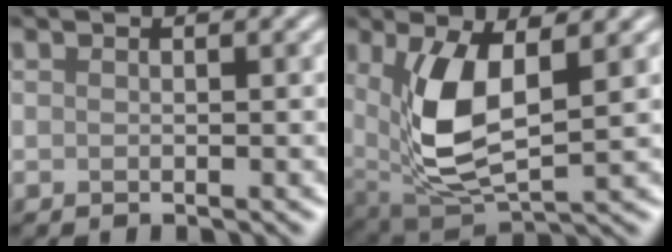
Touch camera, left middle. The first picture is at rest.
{"total": 7.0, "force": [1.2, 3.0, 6.2], "torque": [-0.143, -0.016, 0.034]}